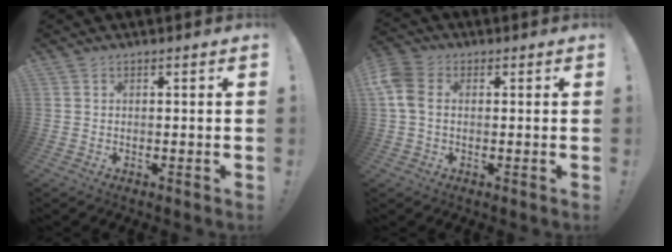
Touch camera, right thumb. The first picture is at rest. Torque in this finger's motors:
{"motor_torque": [1.01, 0.97, 0.48, -0.30, 0.28]}